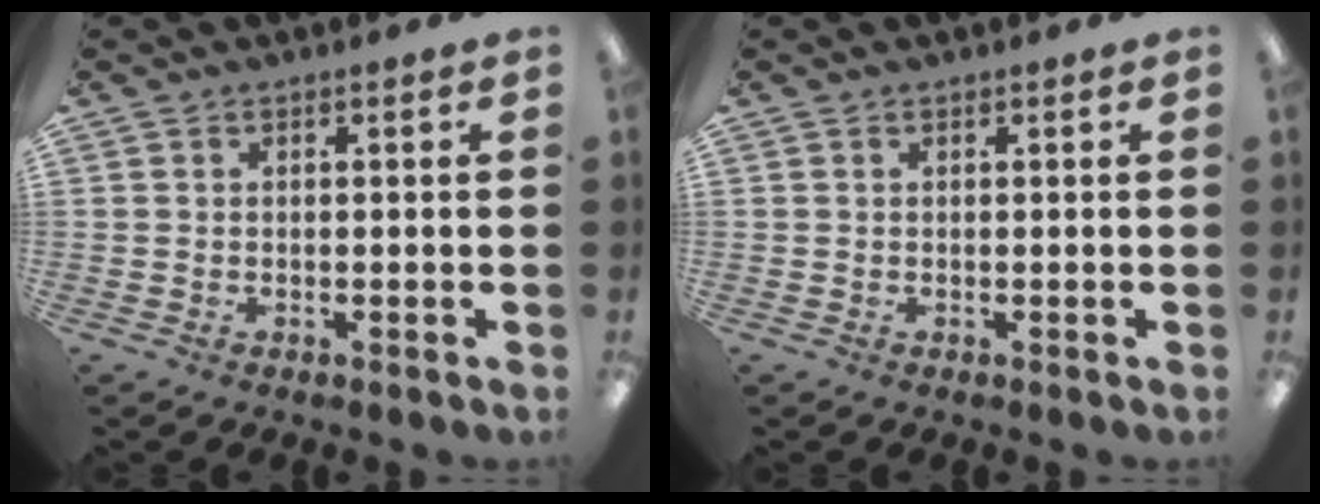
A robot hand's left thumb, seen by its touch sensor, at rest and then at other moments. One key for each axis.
{"total": 0.0}